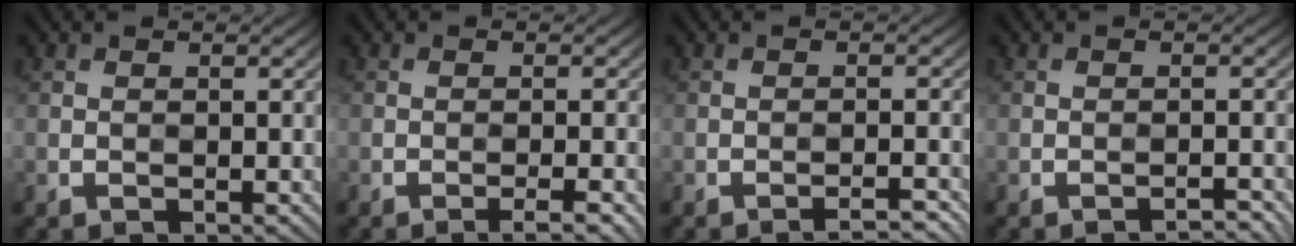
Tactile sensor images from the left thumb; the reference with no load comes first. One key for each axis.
{"total": 2.9, "fx": -1.5, "fy": 0.3, "fz": 2.4, "tx": -0.034, "ty": 0.010, "tz": -0.027}
{"total": 2.3, "fx": -1.8, "fy": 0.1, "fz": 1.5, "tx": -0.021, "ty": 0.010, "tz": -0.032}
{"total": 1.5, "fx": -1.3, "fy": 0.1, "fz": 0.7, "tx": -0.003, "ty": 0.008, "tz": -0.022}